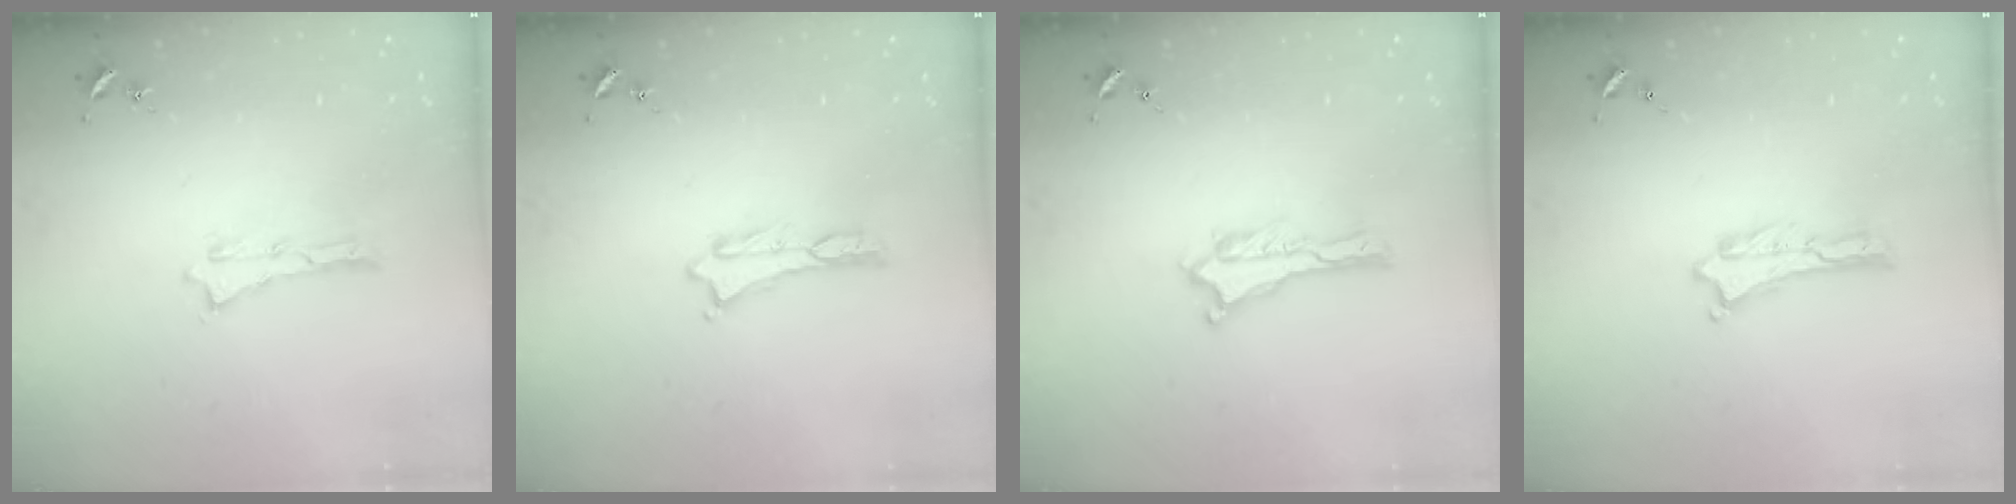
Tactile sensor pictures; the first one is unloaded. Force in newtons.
{"total": 0.0}
{"total": 0.0}
{"total": 0.0}